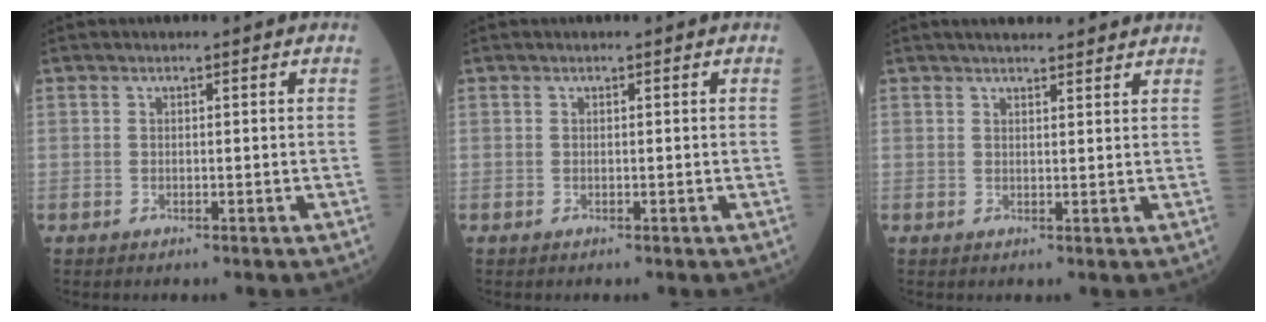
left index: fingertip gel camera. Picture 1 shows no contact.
{"total": 0.0}
{"total": 7.3, "force": [6.5, 1.5, 2.9], "torque": [-0.034, 0.022, 0.077]}